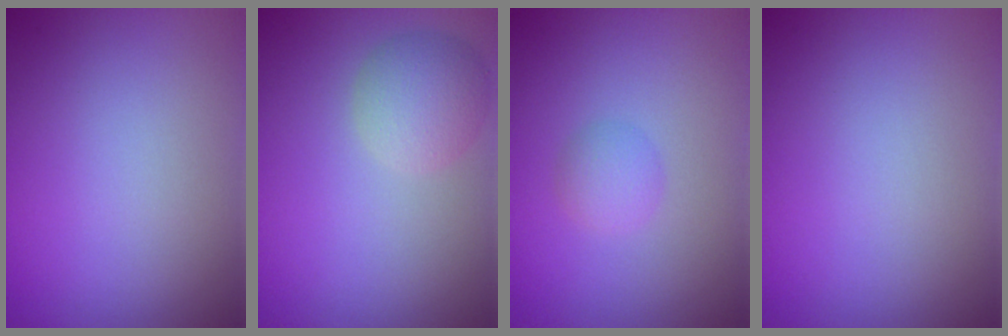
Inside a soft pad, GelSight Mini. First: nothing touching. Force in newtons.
{"total": 3.3, "press": 3.2, "slide": 0.3}
{"total": 1.5, "press": 1.5, "slide": 0.1}
{"total": 0.0}